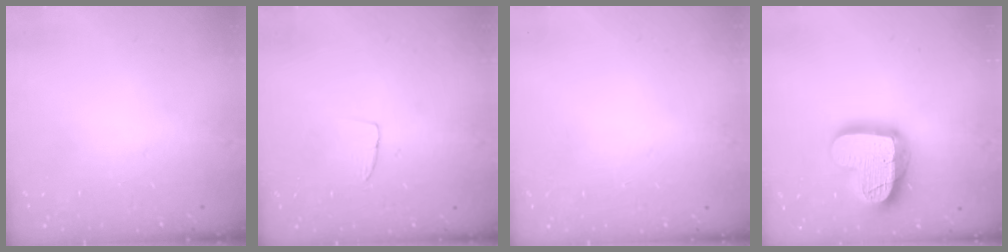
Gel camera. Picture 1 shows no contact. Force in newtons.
{"total": 3.2, "press": 3.2, "slide": 0.2}
{"total": 0.0}
{"total": 18.7, "press": 18.7, "slide": 1.4}